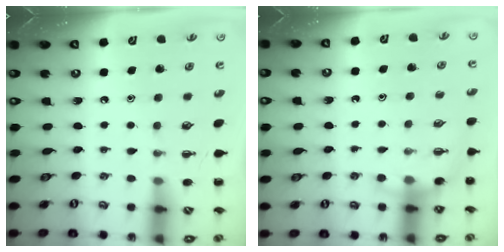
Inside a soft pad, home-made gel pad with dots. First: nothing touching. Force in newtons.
{"total": 5.6, "press": 5.5, "slide": 1.0}